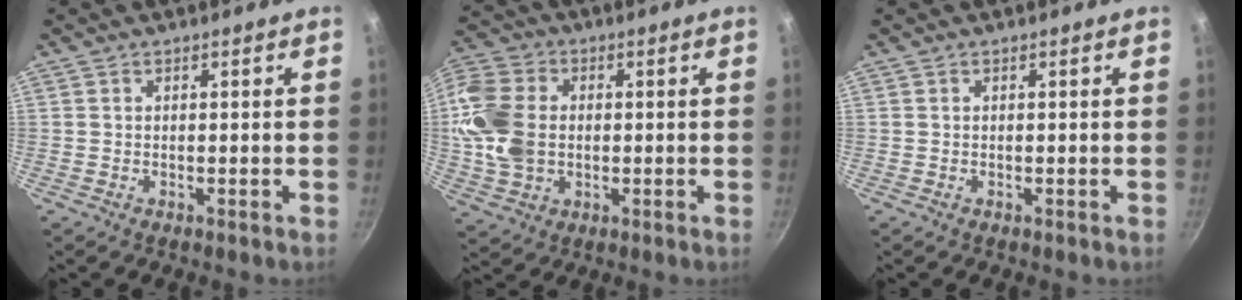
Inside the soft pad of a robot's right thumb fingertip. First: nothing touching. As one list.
[{"total": 15.7, "force": [0.4, 11.9, 10.1], "torque": [-0.200, 0.011, 0.001]}, {"total": 0.0}]